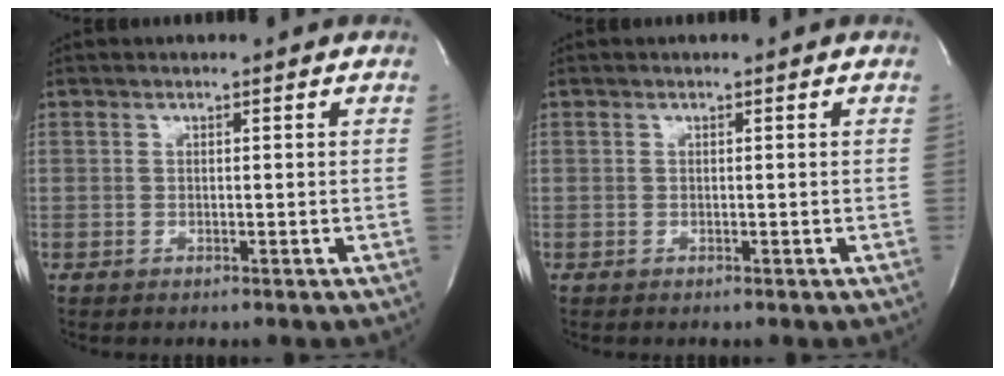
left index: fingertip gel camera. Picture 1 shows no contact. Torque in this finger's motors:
{"motor_torque": [-0.01, 0.00, 0.00, 0.00]}